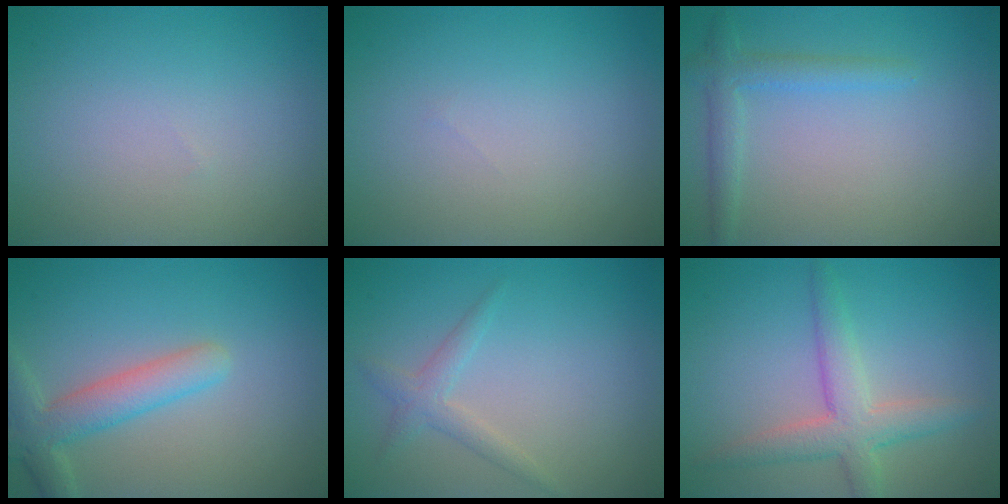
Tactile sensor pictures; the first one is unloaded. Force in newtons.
{"total": 0.0}
{"total": 2.3, "press": 2.3, "slide": 0.2}
{"total": 3.9, "press": 3.9, "slide": 0.3}
{"total": 1.8, "press": 1.8, "slide": 0.1}
{"total": 4.1, "press": 4.1, "slide": 0.4}